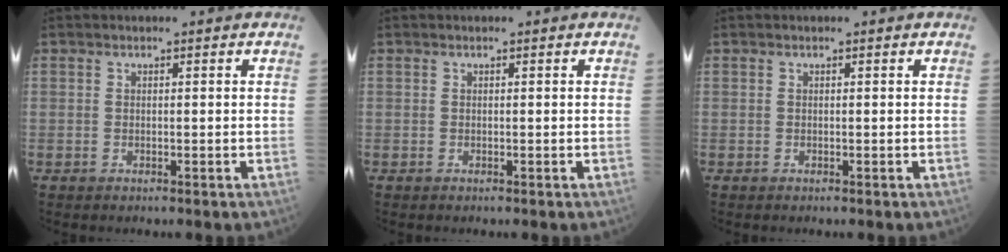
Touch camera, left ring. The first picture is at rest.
{"total": 0.0}
{"total": 0.0}